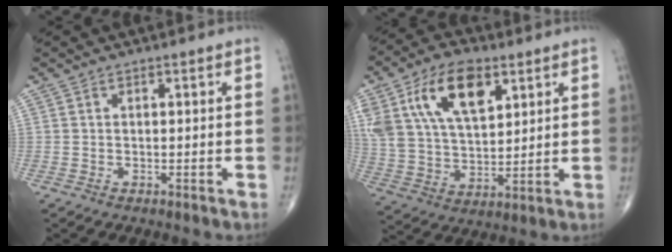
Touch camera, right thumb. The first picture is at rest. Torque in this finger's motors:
{"motor_torque": [1.22, 3.03, 1.64, 0.86, 0.18]}